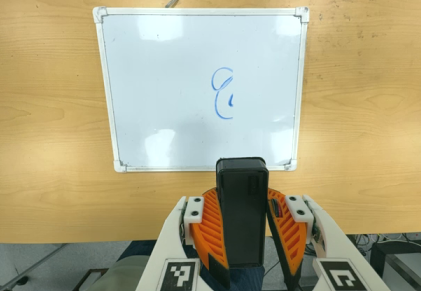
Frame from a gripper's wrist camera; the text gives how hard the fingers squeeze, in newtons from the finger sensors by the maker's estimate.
{"total": 9.9, "left": 9.3, "right": 10.5}